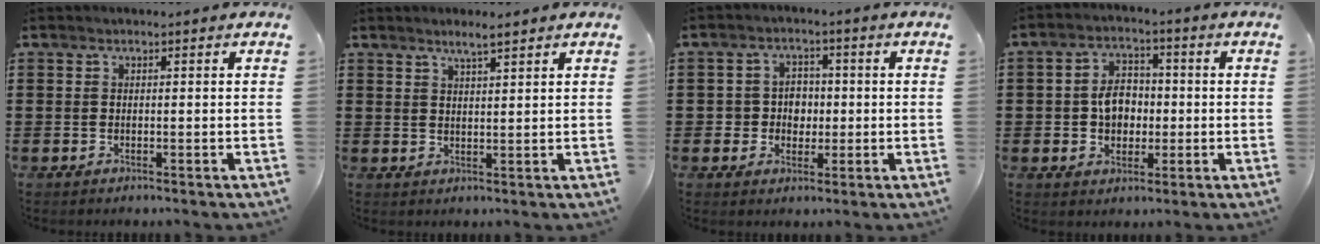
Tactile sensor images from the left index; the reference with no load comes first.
{"total": 2.9, "force": [2.3, 0.2, 1.8], "torque": [-0.038, 0.001, 0.042]}
{"total": 4.0, "force": [-0.2, 3.7, 1.4], "torque": [-0.043, 0.011, -0.009]}
{"total": 5.6, "force": [-0.4, 4.2, 3.6], "torque": [-0.071, 0.011, -0.012]}